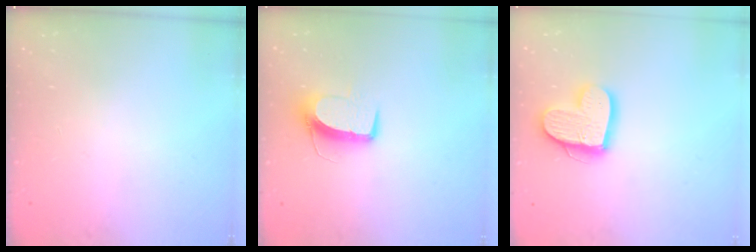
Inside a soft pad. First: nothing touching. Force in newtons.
{"total": 10.2, "press": 10.2, "slide": 0.5}
{"total": 14.6, "press": 14.6, "slide": 1.3}